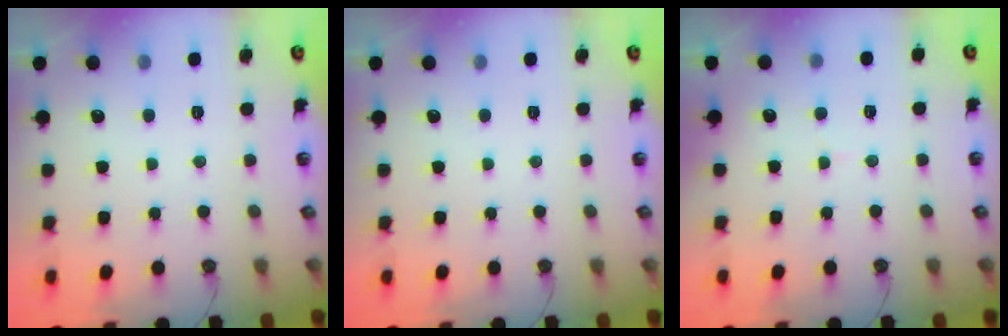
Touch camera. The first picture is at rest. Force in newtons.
{"total": 0.0}
{"total": 3.2, "press": 3.1, "slide": 0.7}